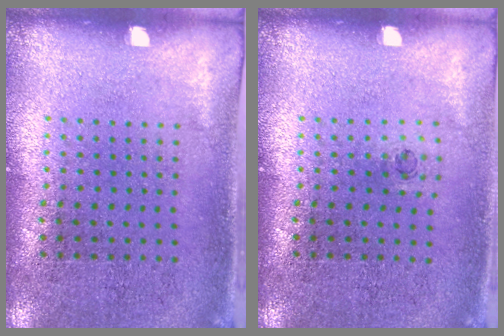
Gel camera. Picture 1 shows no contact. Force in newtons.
{"total": 0.6, "press": 0.3, "slide": 0.5}